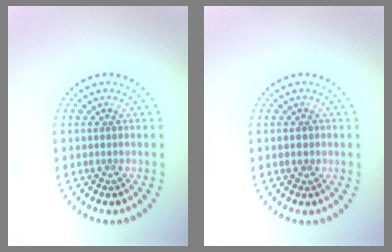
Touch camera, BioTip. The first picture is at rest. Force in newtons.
{"total": 1.2, "press": 1.2, "slide": 0.1}